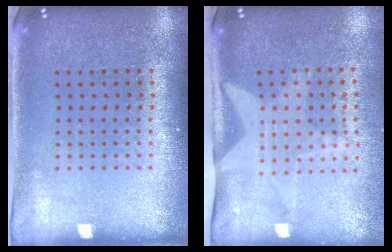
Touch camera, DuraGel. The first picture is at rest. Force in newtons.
{"total": 2.1, "press": 1.5, "slide": 1.4}